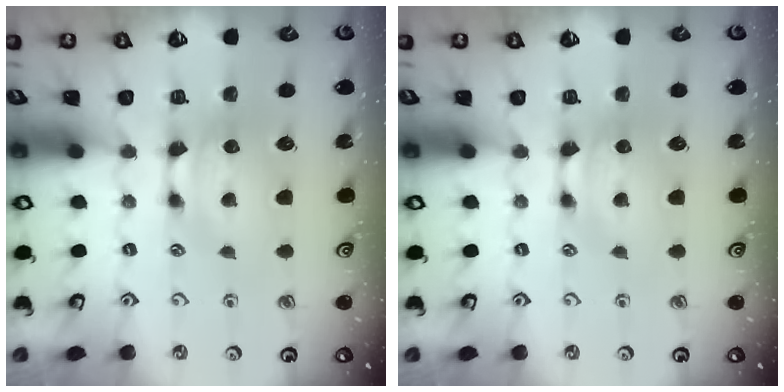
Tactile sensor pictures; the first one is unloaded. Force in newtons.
{"total": 0.0}